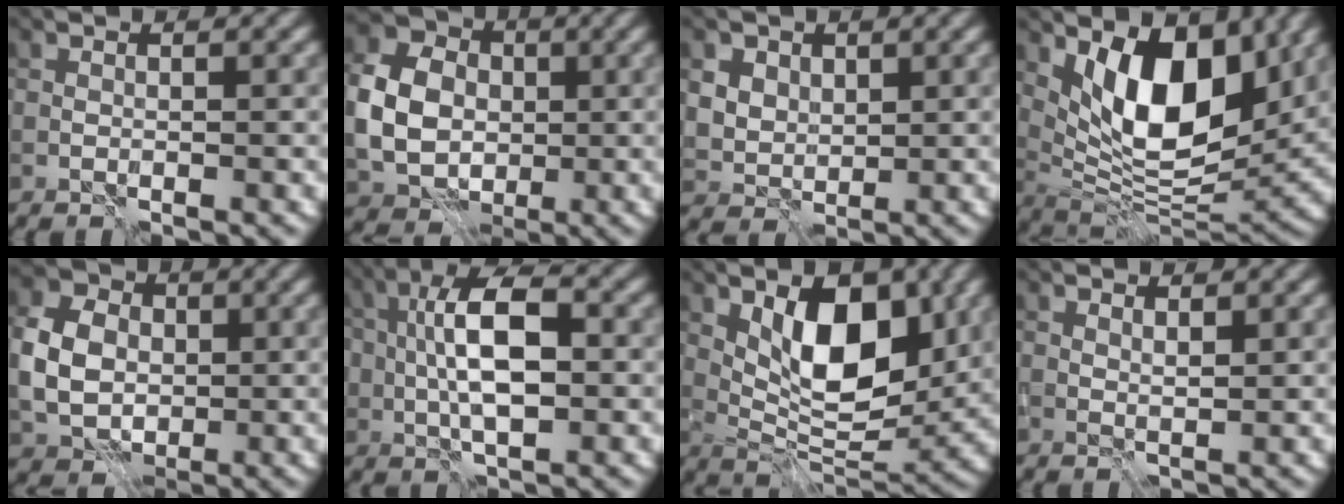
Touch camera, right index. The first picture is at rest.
{"total": 6.8, "force": [0.1, 5.6, 3.8], "torque": [-0.084, 0.010, -0.006]}
{"total": 4.8, "force": [2.6, 3.6, 1.8], "torque": [-0.056, 0.006, 0.050]}
{"total": 10.7, "force": [4.3, 5.1, 8.4], "torque": [-0.132, -0.015, 0.074]}
{"total": 5.7, "force": [0.2, 4.7, 3.3], "torque": [-0.074, 0.008, -0.003]}
{"total": 7.0, "force": [0.5, 3.3, 6.1], "torque": [-0.115, 0.011, 0.003]}
{"total": 8.6, "force": [2.7, 4.3, 6.9], "torque": [-0.107, -0.008, 0.044]}
{"total": 1.0, "force": [0.9, 0.1, 0.5], "torque": [-0.011, -0.002, 0.015]}